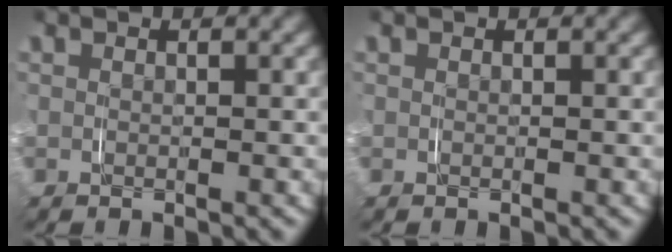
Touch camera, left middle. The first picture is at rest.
{"total": 0.0}